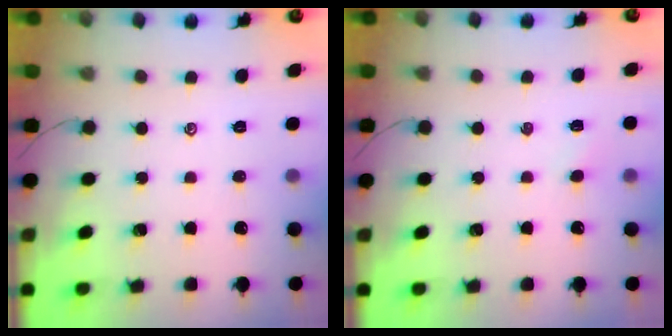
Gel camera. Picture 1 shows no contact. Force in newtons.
{"total": 2.4, "press": 2.2, "slide": 0.8}